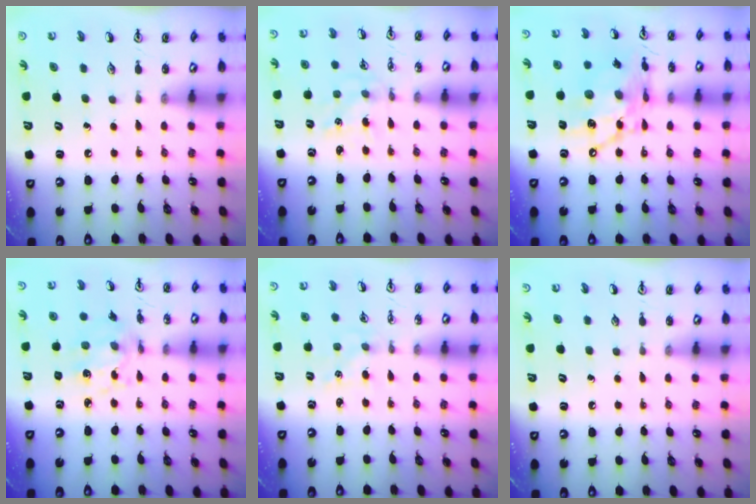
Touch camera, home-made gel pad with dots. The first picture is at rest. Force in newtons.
{"total": 1.5, "press": 1.5, "slide": 0.2}
{"total": 15.4, "press": 15.4, "slide": 1.2}
{"total": 7.5, "press": 7.4, "slide": 1.6}
{"total": 1.0, "press": 0.9, "slide": 0.2}
{"total": 0.0}